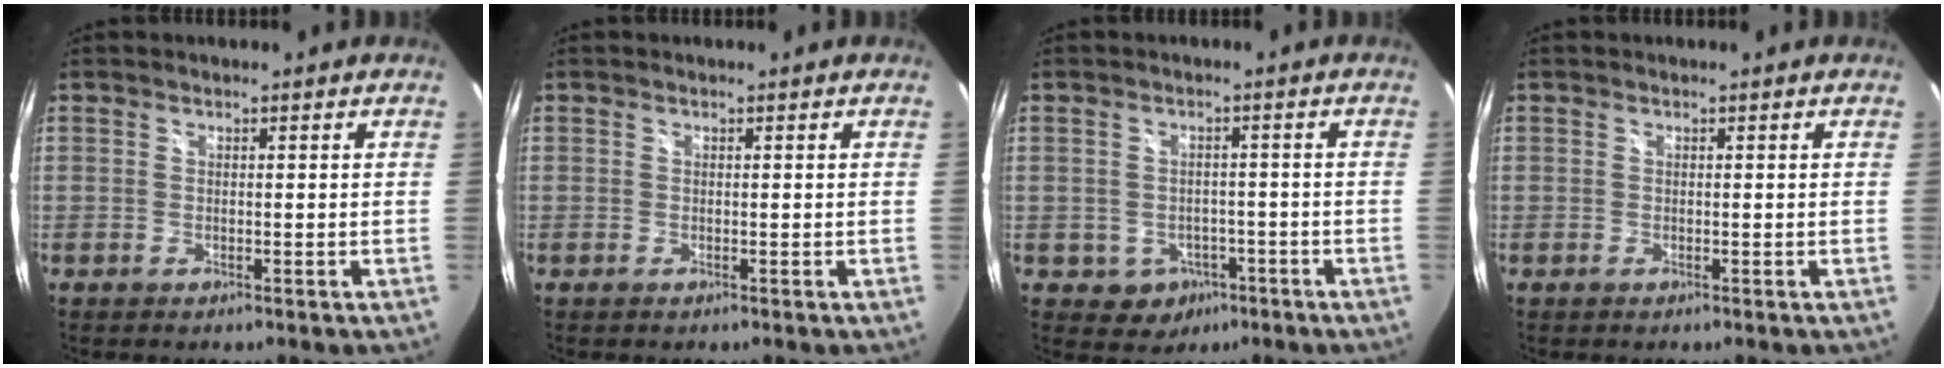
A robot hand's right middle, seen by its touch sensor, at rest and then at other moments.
{"total": 0.0}
{"total": 4.9, "force": [-2.1, 4.3, 1.1], "torque": [-0.035, 0.009, -0.016]}
{"total": 0.0}